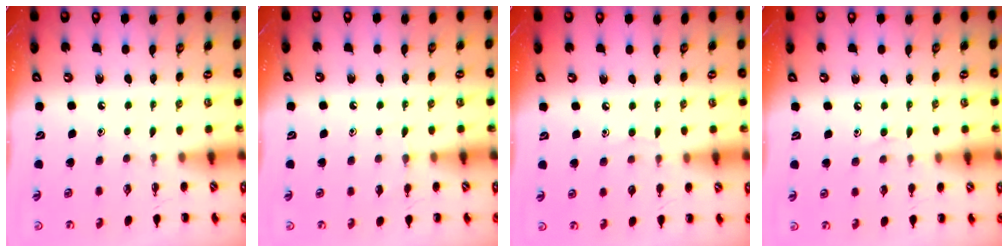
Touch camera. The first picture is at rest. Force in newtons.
{"total": 4.0, "press": 3.8, "slide": 1.4}
{"total": 4.2, "press": 3.8, "slide": 1.7}
{"total": 6.4, "press": 6.1, "slide": 2.0}